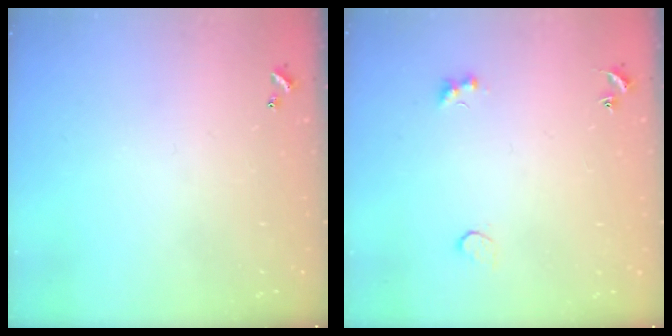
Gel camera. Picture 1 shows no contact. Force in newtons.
{"total": 2.9, "press": 2.8, "slide": 0.8}